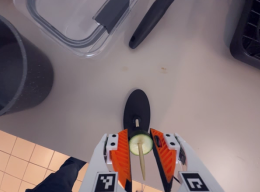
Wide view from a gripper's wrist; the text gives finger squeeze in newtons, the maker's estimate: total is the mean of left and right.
{"total": 8.9, "left": 8.9, "right": 8.8}